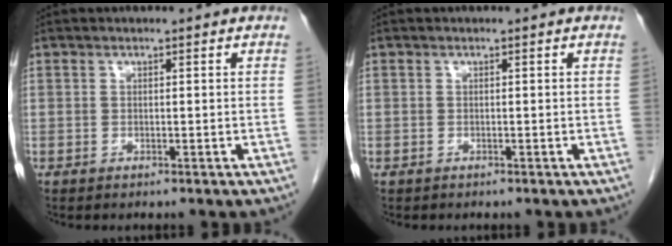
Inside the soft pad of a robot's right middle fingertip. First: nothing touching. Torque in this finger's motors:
{"motor_torque": [0.02, 0.01, -0.02, -0.01]}